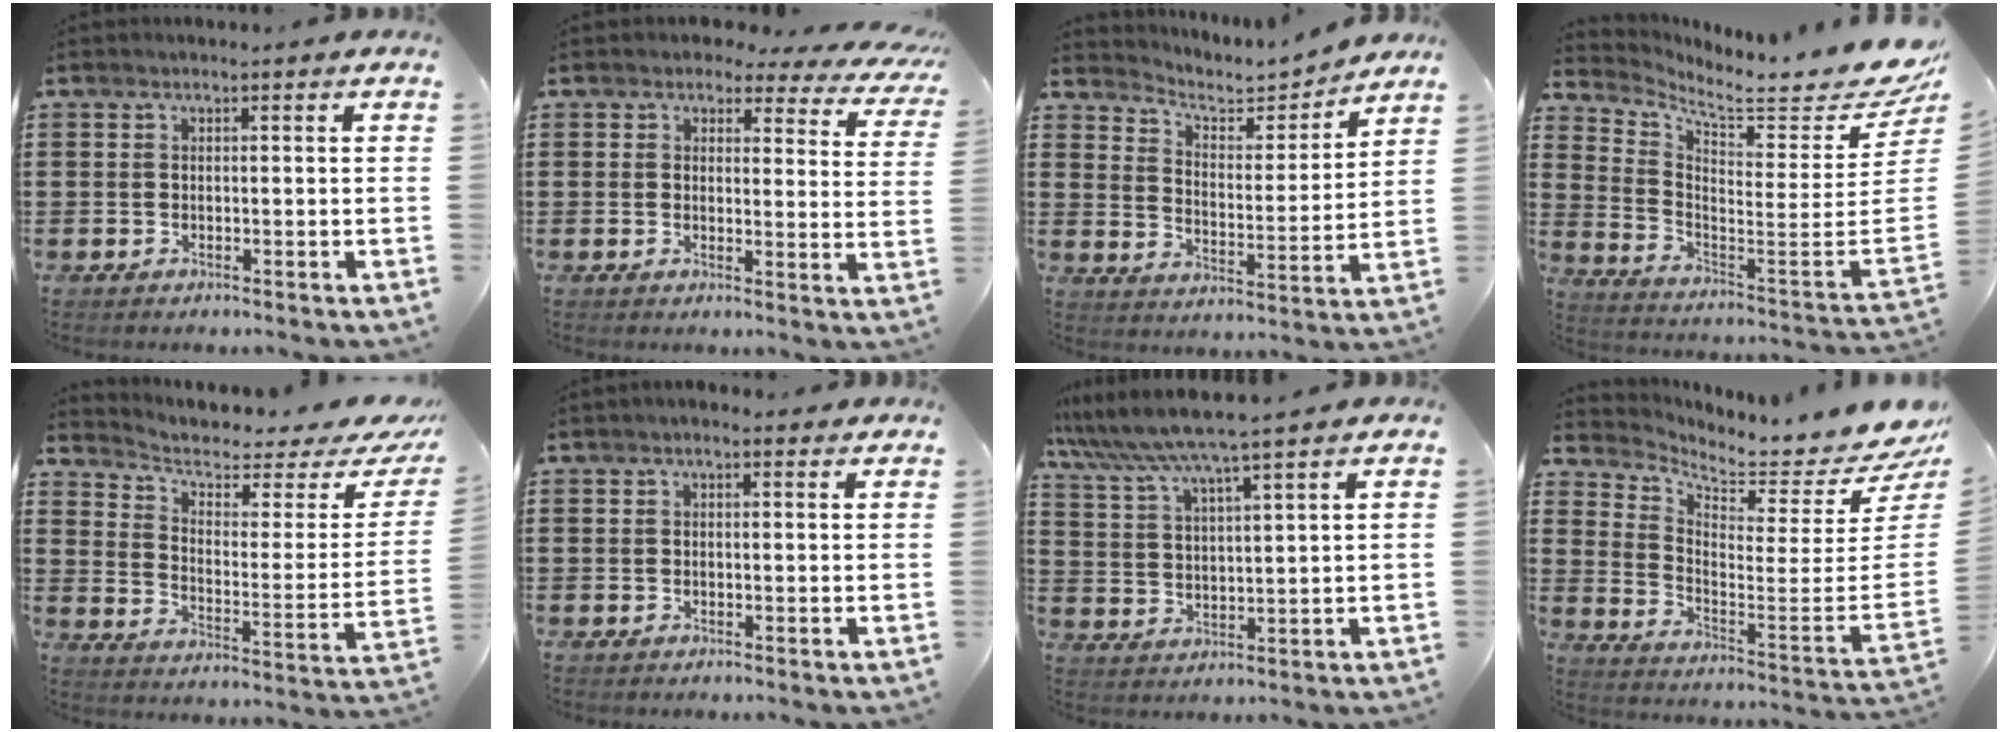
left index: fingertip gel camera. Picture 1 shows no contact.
{"total": 3.0, "force": [2.5, 1.2, 1.2], "torque": [-0.031, -0.009, 0.040]}
{"total": 4.1, "force": [3.7, 1.5, 1.0], "torque": [-0.043, -0.024, 0.056]}
{"total": 7.7, "force": [6.7, 0.4, 3.9], "torque": [-0.088, -0.082, 0.102]}
{"total": 4.3, "force": [3.0, 1.7, 2.6], "torque": [-0.063, -0.026, 0.043]}
{"total": 1.0, "force": [0.4, 0.6, 0.7], "torque": [-0.014, 0.006, 0.005]}
{"total": 6.2, "force": [5.4, -0.8, 3.0], "torque": [-0.078, -0.032, 0.089]}
{"total": 5.8, "force": [5.4, 0.4, 1.9], "torque": [-0.056, -0.072, 0.086]}